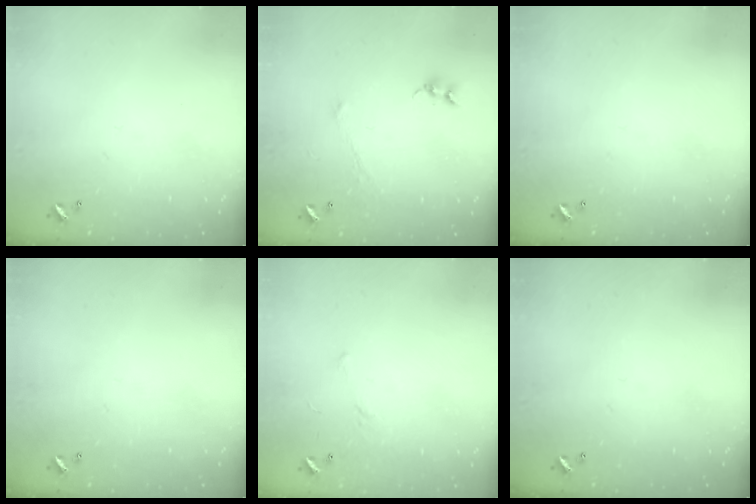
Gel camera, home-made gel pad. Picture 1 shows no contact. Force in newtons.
{"total": 0.0}
{"total": 0.0}
{"total": 0.0}
{"total": 7.0, "press": 7.0, "slide": 0.7}
{"total": 0.0}